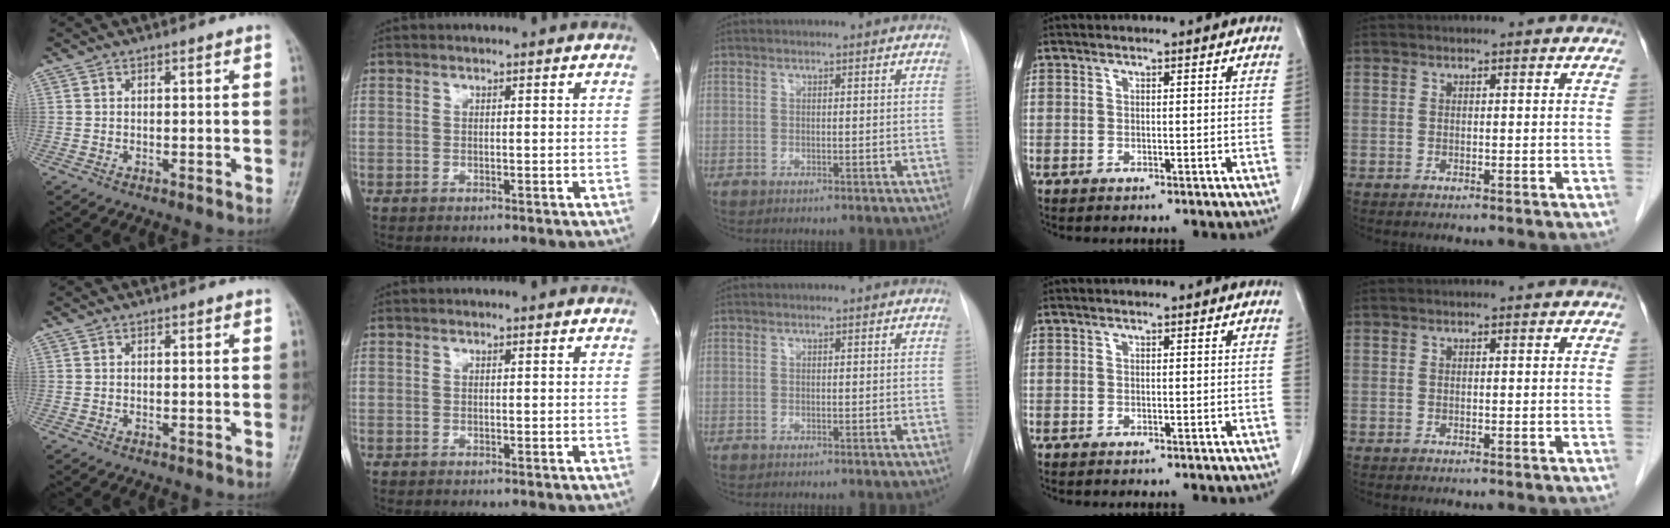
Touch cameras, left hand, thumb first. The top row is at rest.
{}